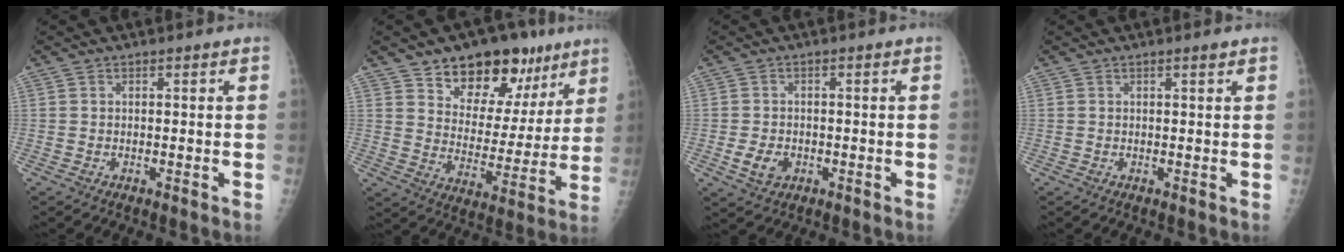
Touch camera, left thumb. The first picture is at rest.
{"total": 18.1, "force": [11.3, 10.5, 9.5], "torque": [-0.070, -0.052, 0.176]}
{"total": 3.9, "force": [-1.3, 2.9, 2.2], "torque": [-0.030, 0.003, -0.015]}
{"total": 0.6, "force": [0.5, 0.1, 0.4], "torque": [-0.007, -0.003, 0.008]}